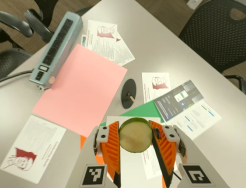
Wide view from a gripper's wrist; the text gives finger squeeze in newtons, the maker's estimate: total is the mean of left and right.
{"total": 11.7, "left": 11.8, "right": 11.7}